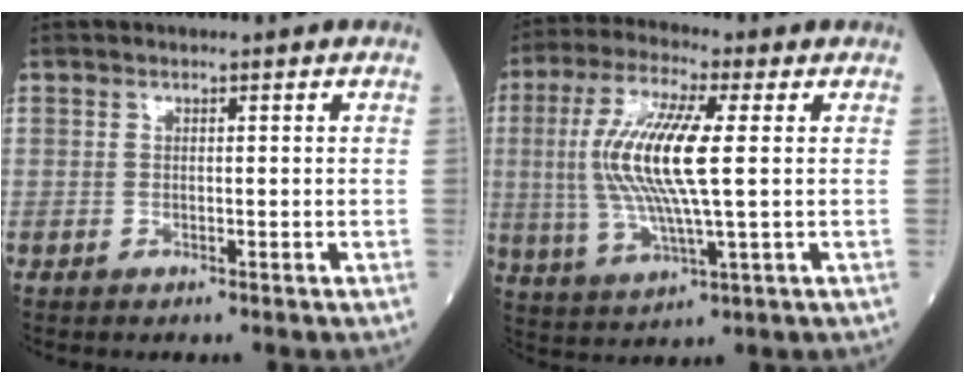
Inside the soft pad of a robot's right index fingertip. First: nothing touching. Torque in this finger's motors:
{"motor_torque": [1.89, 0.24, 0.99, 0.21]}